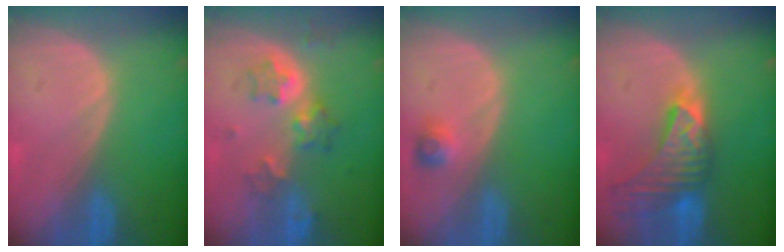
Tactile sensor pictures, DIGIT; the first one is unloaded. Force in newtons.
{"total": 6.3, "press": 5.6, "slide": 2.7}
{"total": 2.2, "press": 2.2, "slide": 0.4}
{"total": 9.0, "press": 8.1, "slide": 3.9}